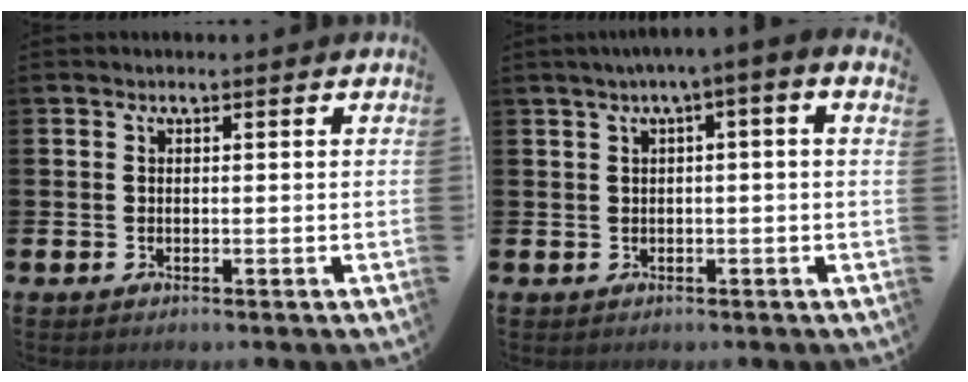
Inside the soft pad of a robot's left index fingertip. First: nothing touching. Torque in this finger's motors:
{"motor_torque": [1.11, -1.02, 0.75, 0.21]}